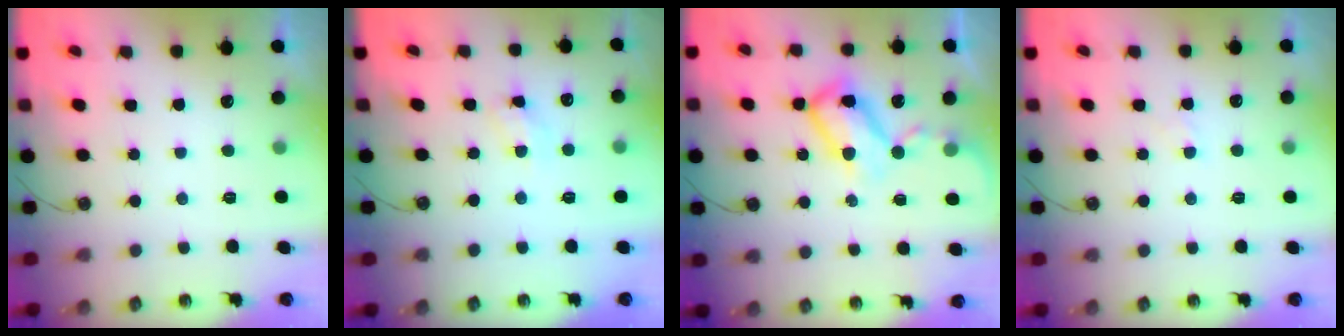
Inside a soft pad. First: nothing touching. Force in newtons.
{"total": 3.7, "press": 3.7, "slide": 0.5}
{"total": 11.6, "press": 11.5, "slide": 1.8}
{"total": 1.9, "press": 1.9, "slide": 0.4}